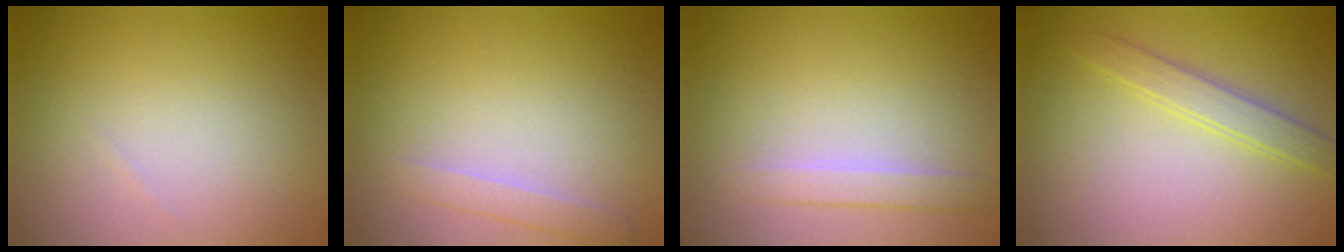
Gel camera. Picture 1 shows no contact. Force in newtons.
{"total": 1.4, "press": 1.4, "slide": 0.0}
{"total": 1.7, "press": 1.7, "slide": 0.0}
{"total": 2.3, "press": 2.3, "slide": 0.0}